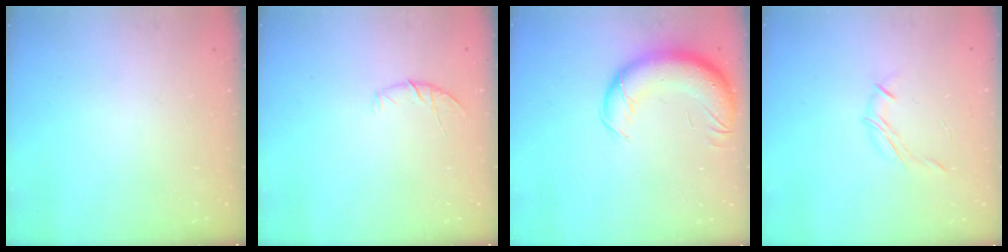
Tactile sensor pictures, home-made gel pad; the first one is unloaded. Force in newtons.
{"total": 6.5, "press": 6.4, "slide": 1.3}
{"total": 15.5, "press": 15.1, "slide": 3.1}
{"total": 6.2, "press": 6.1, "slide": 1.0}